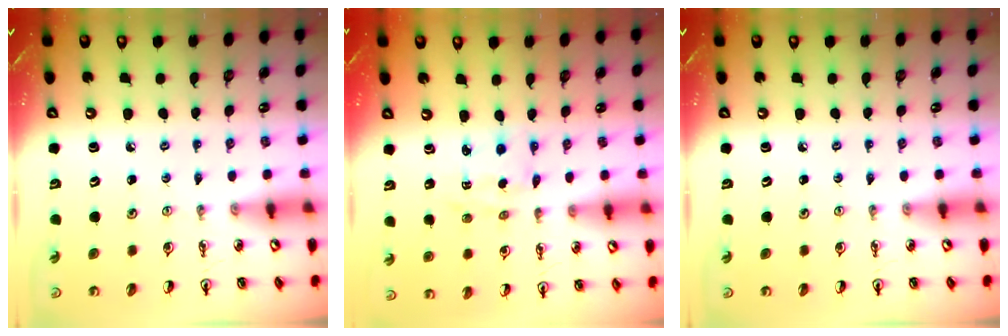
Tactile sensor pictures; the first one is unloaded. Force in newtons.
{"total": 2.1, "press": 2.0, "slide": 0.6}
{"total": 0.0}